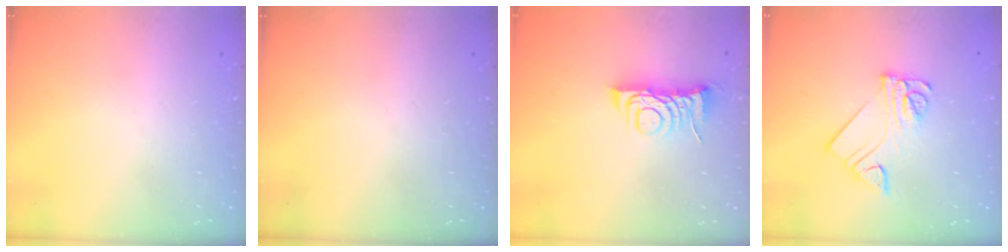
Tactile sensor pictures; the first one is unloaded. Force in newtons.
{"total": 0.0}
{"total": 7.1, "press": 7.1, "slide": 0.9}
{"total": 11.1, "press": 11.1, "slide": 1.1}